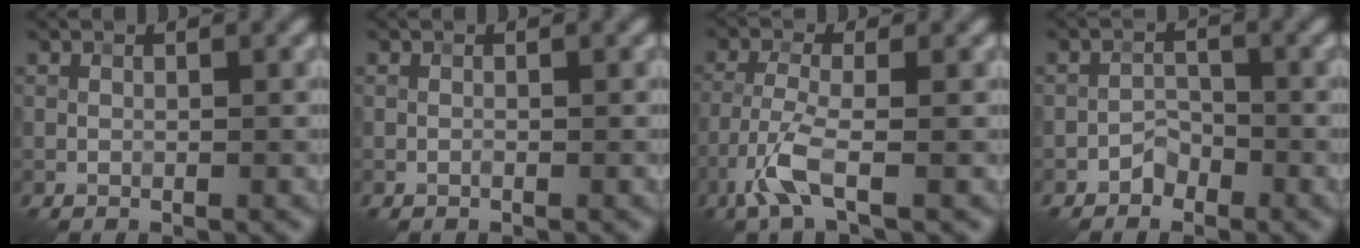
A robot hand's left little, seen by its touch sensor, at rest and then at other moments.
{"total": 0.0}
{"total": 4.0, "force": [-2.2, 0.8, 3.3], "torque": [-0.078, -0.001, -0.053]}
{"total": 1.5, "force": [-1.2, 0.9, 0.3], "torque": [0.000, 0.010, -0.022]}